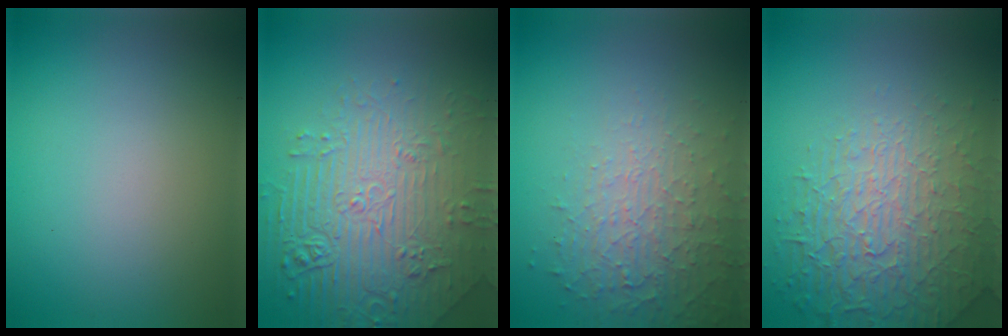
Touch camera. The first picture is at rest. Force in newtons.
{"total": 7.6, "press": 5.9, "slide": 4.7}
{"total": 4.9, "press": 3.3, "slide": 3.7}
{"total": 5.9, "press": 5.0, "slide": 3.0}